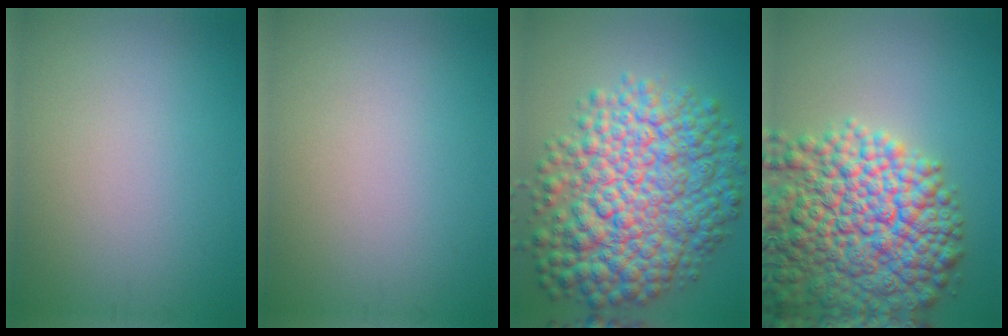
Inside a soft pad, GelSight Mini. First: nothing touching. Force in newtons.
{"total": 0.0}
{"total": 12.2, "press": 12.2, "slide": 0.2}
{"total": 13.2, "press": 13.2, "slide": 0.7}